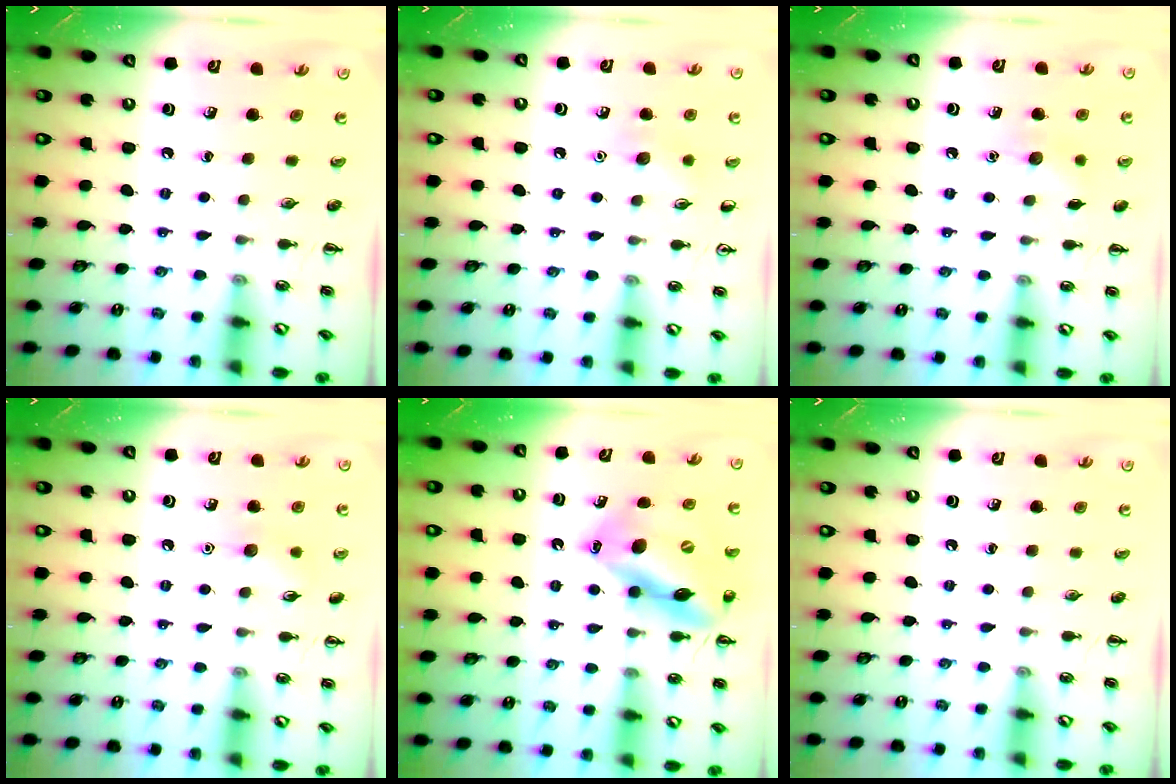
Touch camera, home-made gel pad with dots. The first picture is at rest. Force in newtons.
{"total": 6.7, "press": 6.4, "slide": 2.1}
{"total": 6.7, "press": 6.4, "slide": 1.8}
{"total": 7.3, "press": 7.0, "slide": 2.0}
{"total": 16.9, "press": 16.5, "slide": 3.6}
{"total": 0.0}